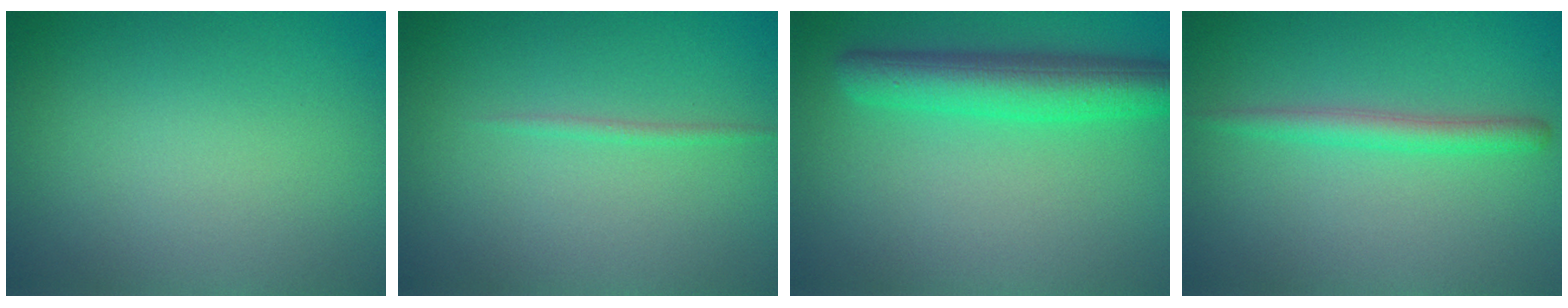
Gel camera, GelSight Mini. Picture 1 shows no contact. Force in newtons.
{"total": 0.7, "press": 0.7, "slide": 0.1}
{"total": 5.7, "press": 5.7, "slide": 0.2}
{"total": 2.2, "press": 2.2, "slide": 0.2}